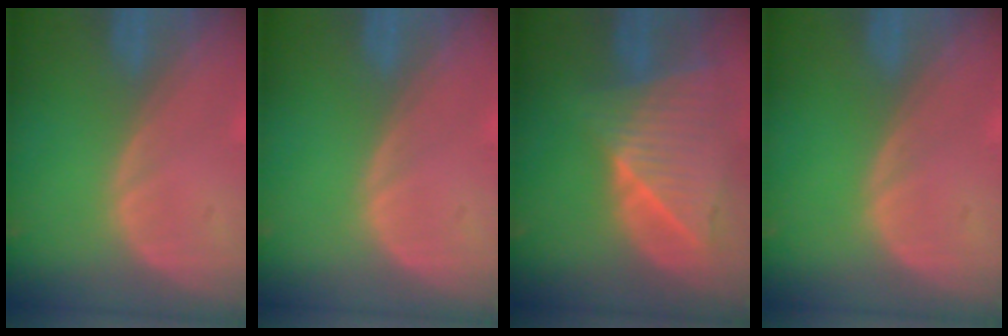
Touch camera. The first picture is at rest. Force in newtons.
{"total": 0.0}
{"total": 9.1, "press": 8.1, "slide": 4.0}
{"total": 0.0}